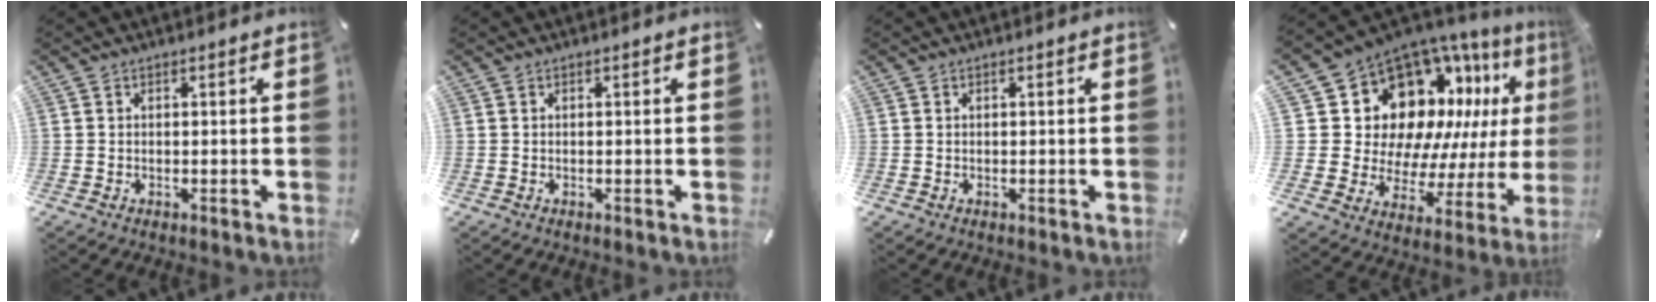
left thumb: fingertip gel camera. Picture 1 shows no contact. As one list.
[{"total": 0.0}, {"total": 0.0}, {"total": 16.8, "force": [8.3, 11.9, 8.5], "torque": [-0.150, -0.084, 0.162]}]